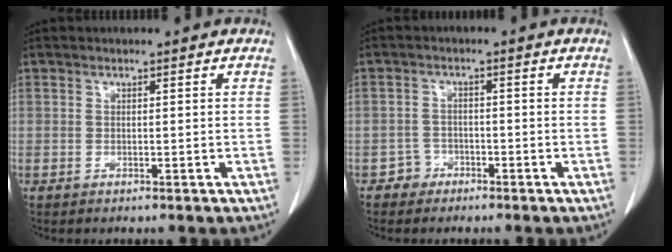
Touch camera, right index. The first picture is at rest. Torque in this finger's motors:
{"motor_torque": [-1.29, 0.47, -1.05, -0.21]}